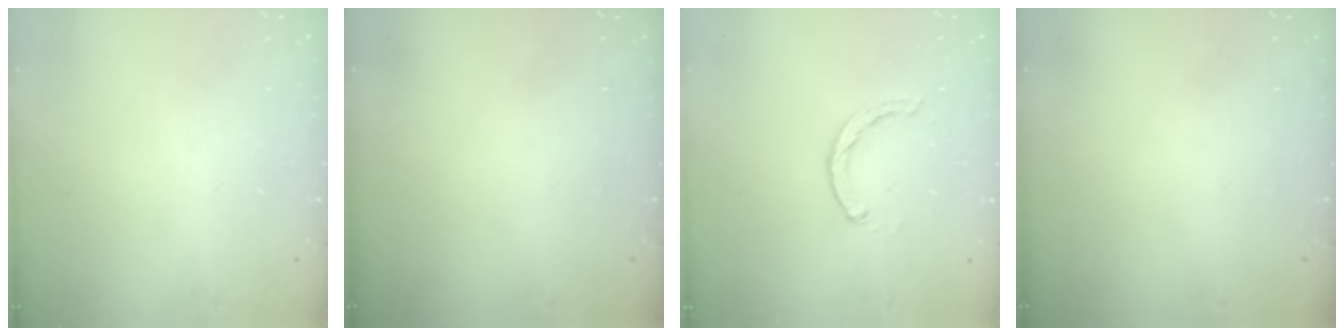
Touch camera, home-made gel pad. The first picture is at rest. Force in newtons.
{"total": 0.0}
{"total": 2.7, "press": 2.7, "slide": 0.5}
{"total": 0.0}